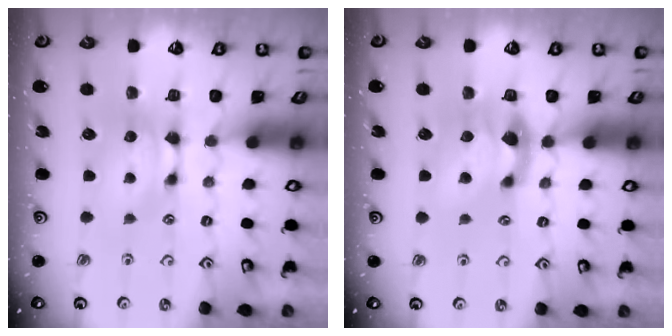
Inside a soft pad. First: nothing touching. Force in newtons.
{"total": 3.7, "press": 3.1, "slide": 2.0}